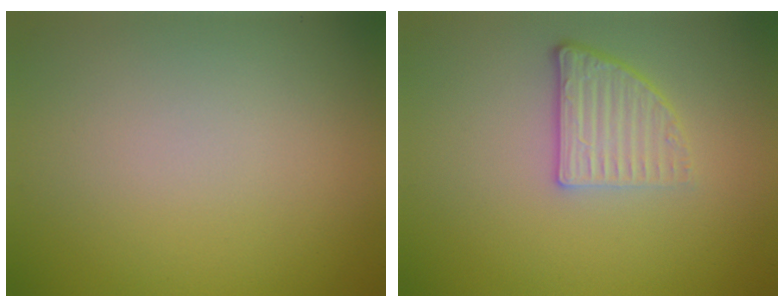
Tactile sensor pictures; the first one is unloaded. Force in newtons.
{"total": 3.0, "press": 2.3, "slide": 1.8}